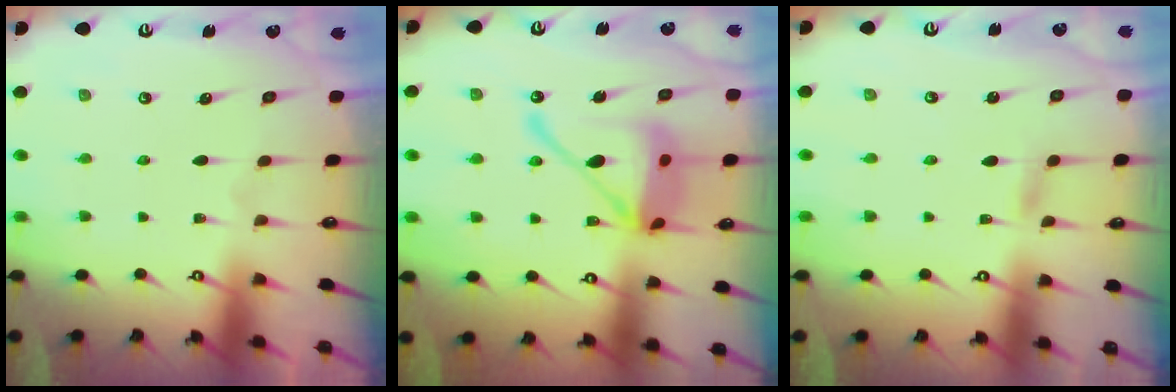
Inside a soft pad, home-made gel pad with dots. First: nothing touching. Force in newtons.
{"total": 18.4, "press": 18.3, "slide": 1.9}
{"total": 2.4, "press": 2.4, "slide": 0.3}